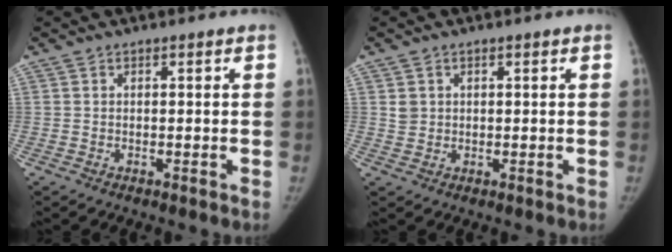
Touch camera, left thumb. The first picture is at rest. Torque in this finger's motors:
{"motor_torque": [0.43, 0.33, 0.46, -0.58, 0.04]}